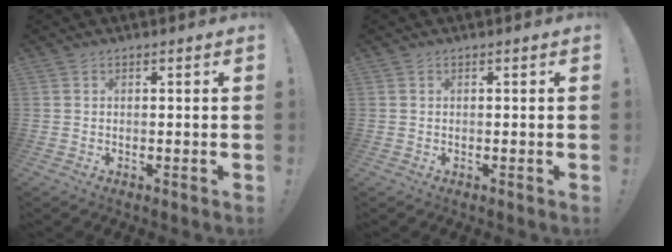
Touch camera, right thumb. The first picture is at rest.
{"total": 0.0}